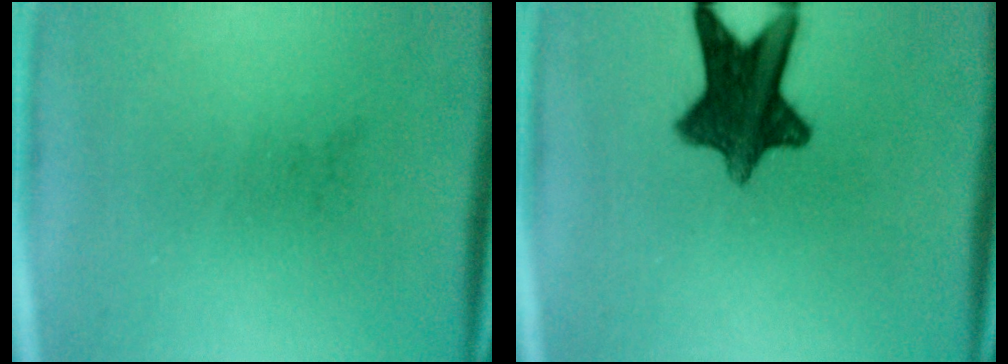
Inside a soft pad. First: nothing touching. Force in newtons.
{"total": 10.9}